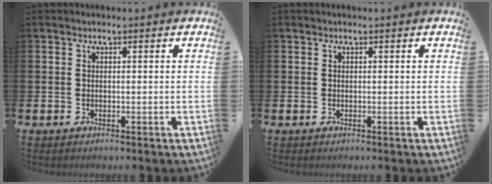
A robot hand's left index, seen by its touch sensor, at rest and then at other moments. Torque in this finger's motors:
{"motor_torque": [-0.01, 0.17, -0.17, -0.01]}